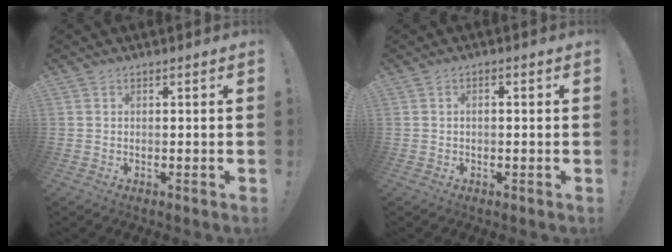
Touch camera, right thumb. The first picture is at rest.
{"total": 1.3, "force": [-0.6, 0.6, 1.0], "torque": [-0.017, 0.005, -0.011]}